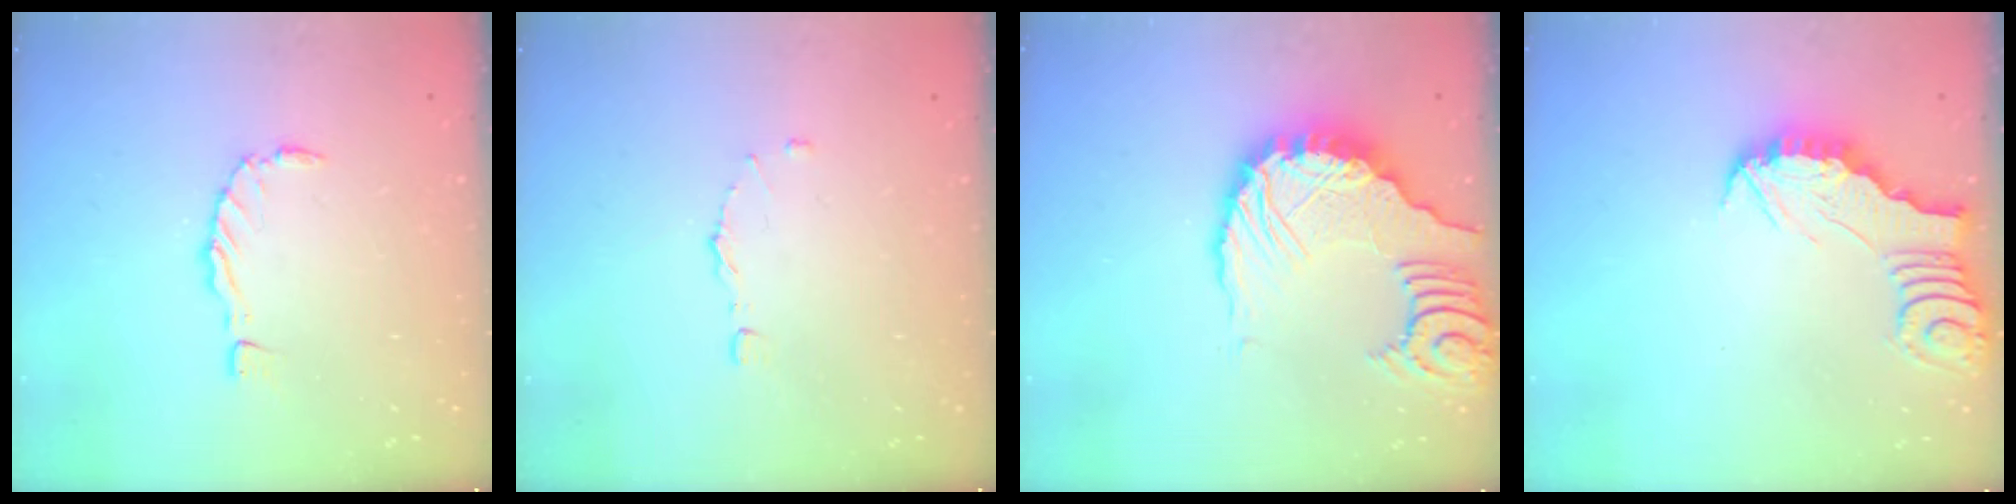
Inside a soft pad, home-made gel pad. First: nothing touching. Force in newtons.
{"total": 5.3, "press": 5.3, "slide": 0.5}
{"total": 11.1, "press": 11.1, "slide": 1.3}
{"total": 2.9, "press": 2.9, "slide": 0.3}